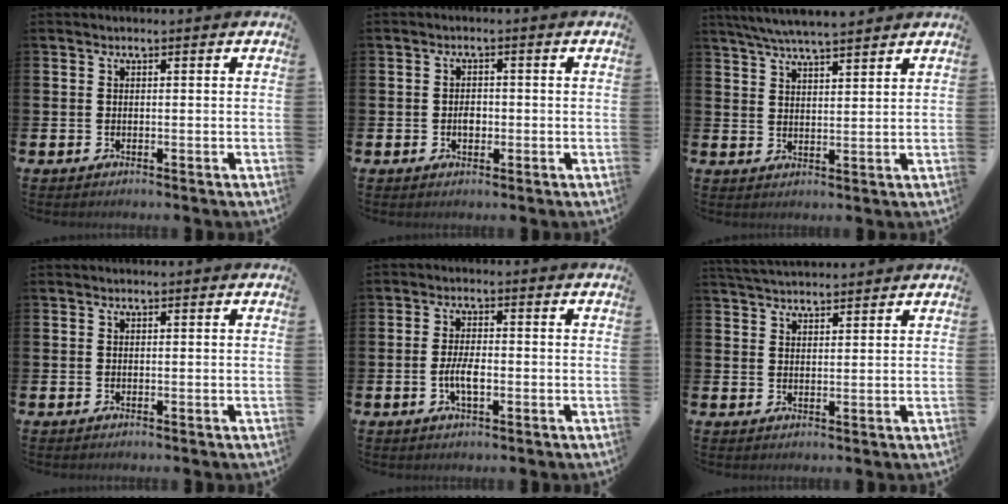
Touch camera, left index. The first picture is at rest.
{"total": 2.0, "force": [-0.3, 1.4, 1.4], "torque": [-0.015, 0.000, -0.010]}
{"total": 5.8, "force": [5.5, 0.3, 1.7], "torque": [-0.055, -0.016, 0.102]}
{"total": 0.0}
{"total": 3.6, "force": [-0.8, 1.4, 3.2], "torque": [-0.062, 0.000, -0.018]}
{"total": 3.6, "force": [3.5, 0.5, 0.6], "torque": [-0.018, -0.014, 0.066]}